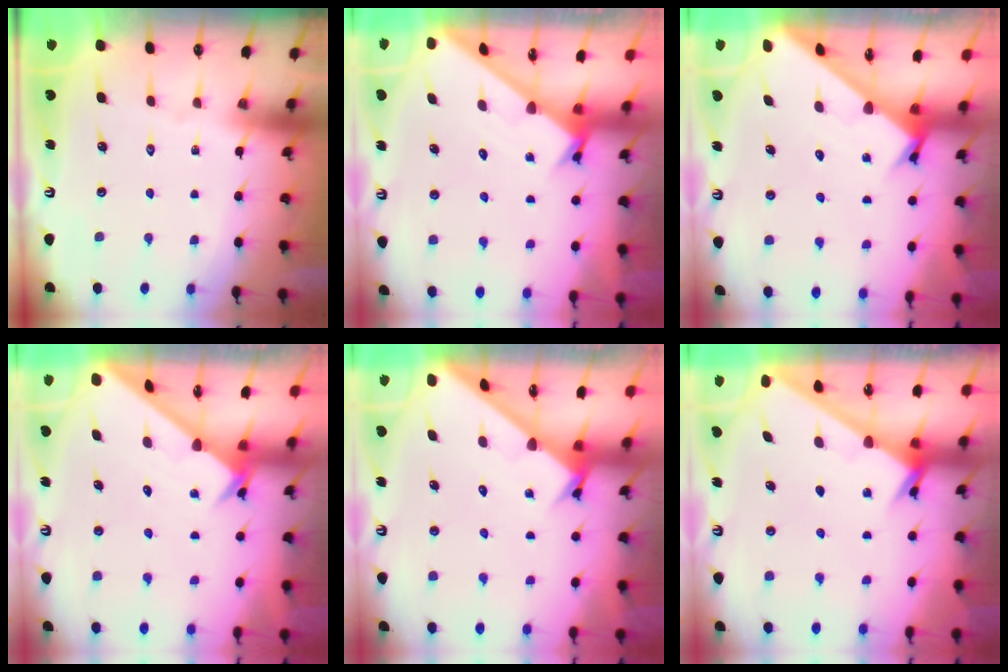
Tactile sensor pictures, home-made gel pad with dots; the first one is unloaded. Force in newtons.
{"total": 1.6, "press": 1.6, "slide": 0.1}
{"total": 2.4, "press": 2.4, "slide": 0.1}
{"total": 2.4, "press": 2.4, "slide": 0.2}
{"total": 2.5, "press": 2.5, "slide": 0.1}
{"total": 2.3, "press": 2.3, "slide": 0.2}